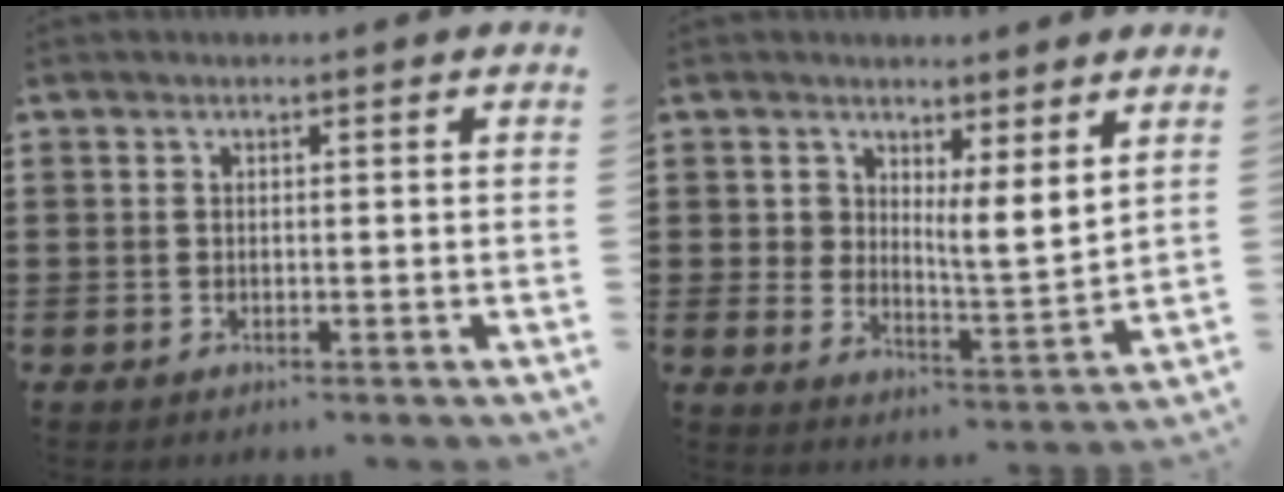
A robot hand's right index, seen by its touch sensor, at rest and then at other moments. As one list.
[{"total": 5.0, "force": [4.2, 2.1, 1.7], "torque": [-0.036, -0.022, 0.075]}]